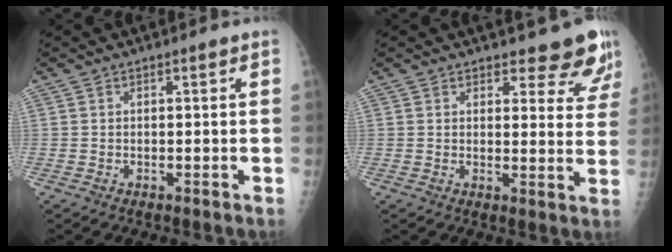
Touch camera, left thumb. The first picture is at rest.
{"total": 10.2, "force": [8.5, 3.0, 4.7], "torque": [-0.019, -0.065, 0.095]}